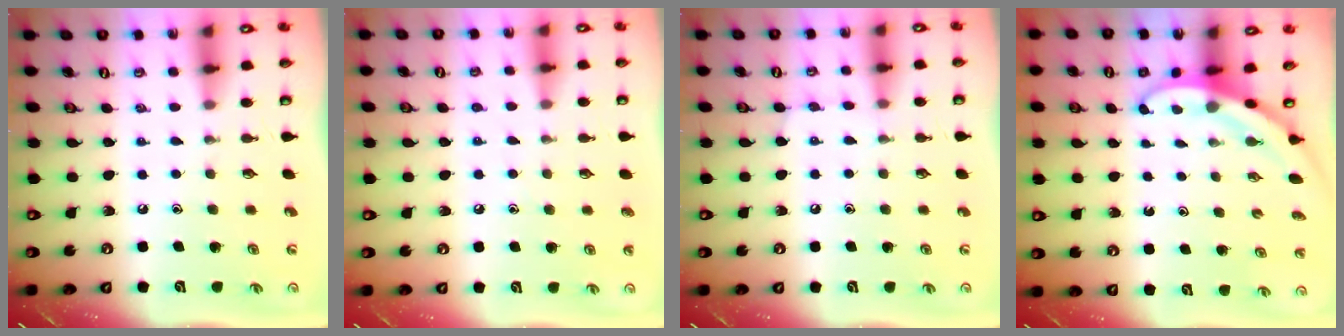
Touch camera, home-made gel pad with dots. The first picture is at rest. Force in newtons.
{"total": 3.9, "press": 3.9, "slide": 0.4}
{"total": 5.0, "press": 4.9, "slide": 0.5}
{"total": 3.1, "press": 3.1, "slide": 0.1}